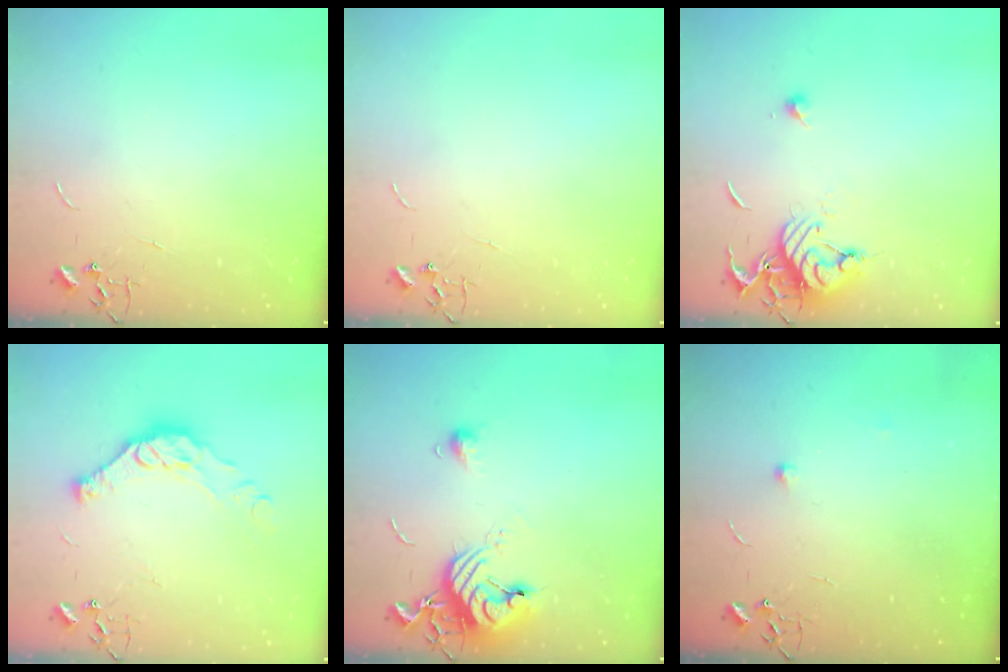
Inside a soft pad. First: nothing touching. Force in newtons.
{"total": 0.0}
{"total": 10.4, "press": 10.4, "slide": 0.8}
{"total": 12.5, "press": 12.4, "slide": 1.3}
{"total": 12.3, "press": 12.2, "slide": 1.3}
{"total": 6.1, "press": 6.0, "slide": 0.9}